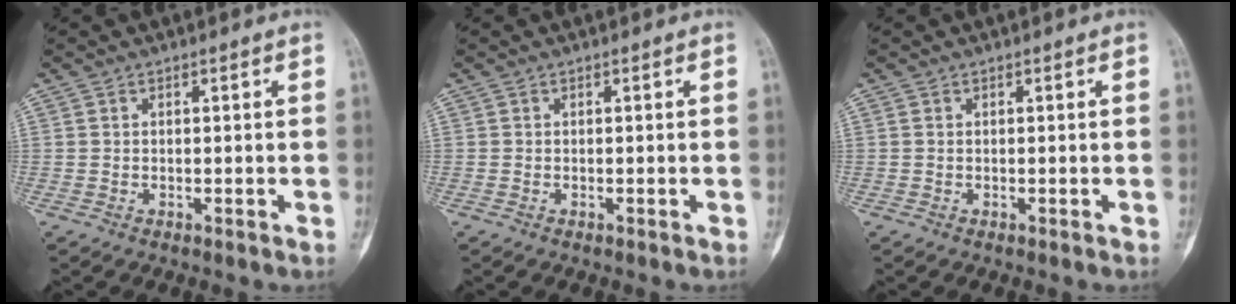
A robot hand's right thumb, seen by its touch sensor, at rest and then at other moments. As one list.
[{"total": 0.0}, {"total": 0.0}]